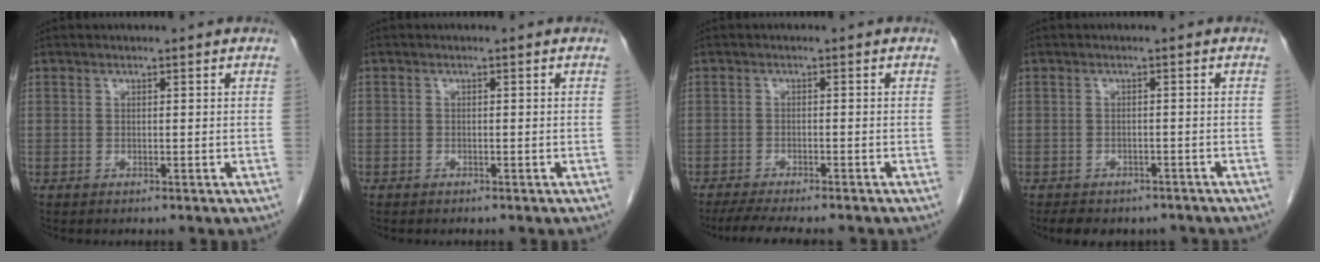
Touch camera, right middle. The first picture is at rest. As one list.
[{"total": 0.7, "force": [-0.5, 0.5, 0.0], "torque": [-0.008, 0.003, -0.010]}, {"total": 8.6, "force": [-7.4, 1.2, 4.1], "torque": [-0.063, -0.014, -0.110]}, {"total": 7.6, "force": [-6.2, 3.7, 2.5], "torque": [-0.035, 0.004, -0.075]}]